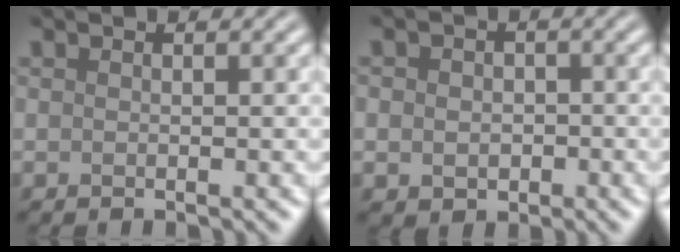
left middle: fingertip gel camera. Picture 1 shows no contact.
{"total": 2.9, "force": [-0.3, 2.5, 1.4], "torque": [-0.005, -0.005, -0.013]}